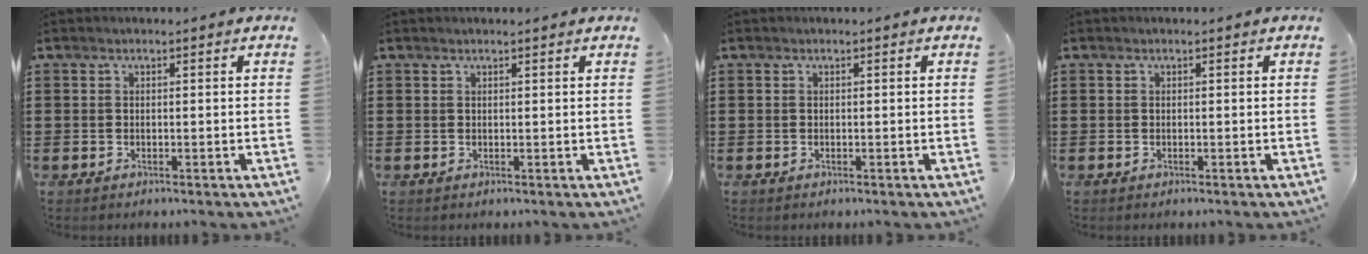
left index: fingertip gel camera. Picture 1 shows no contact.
{"total": 0.6, "force": [0.5, 0.0, 0.3], "torque": [-0.007, -0.001, 0.010]}
{"total": 0.0}
{"total": 0.0}